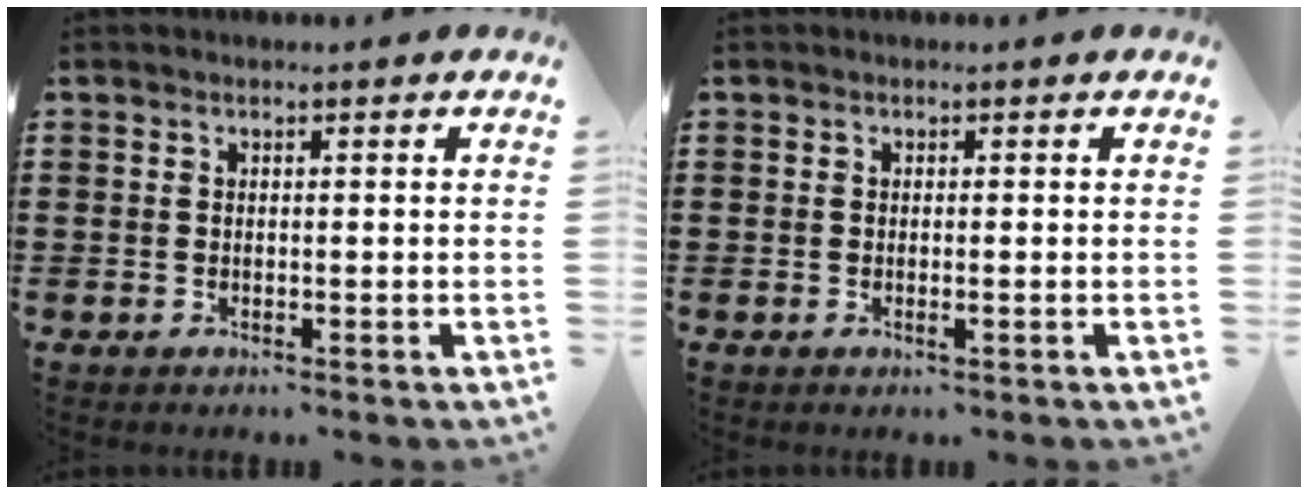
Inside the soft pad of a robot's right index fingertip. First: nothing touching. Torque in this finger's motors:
{"motor_torque": [0.06, 0.08, 0.03, 0.01]}